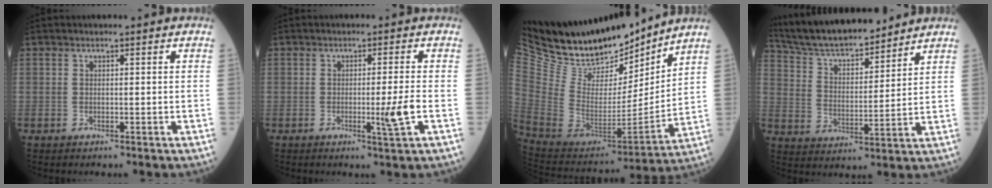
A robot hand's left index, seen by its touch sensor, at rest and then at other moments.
{"total": 3.7, "force": [-1.0, -0.8, 3.5], "torque": [-0.059, -0.010, -0.013]}
{"total": 19.4, "force": [17.8, 5.2, 5.9], "torque": [-0.126, -0.029, 0.311]}
{"total": 15.7, "force": [14.3, 2.7, 5.7], "torque": [-0.105, 0.018, 0.252]}